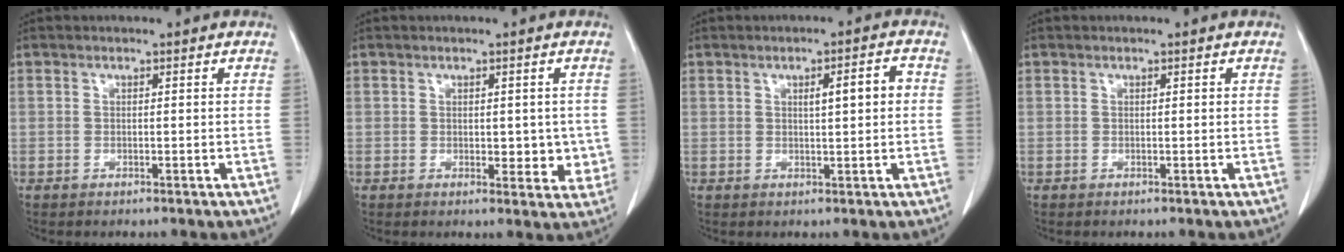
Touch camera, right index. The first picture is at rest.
{"total": 4.2, "force": [0.1, 2.6, 3.4], "torque": [-0.023, -0.005, 0.006]}
{"total": 4.0, "force": [0.8, 0.7, 3.9], "torque": [-0.059, 0.008, 0.012]}
{"total": 0.0}